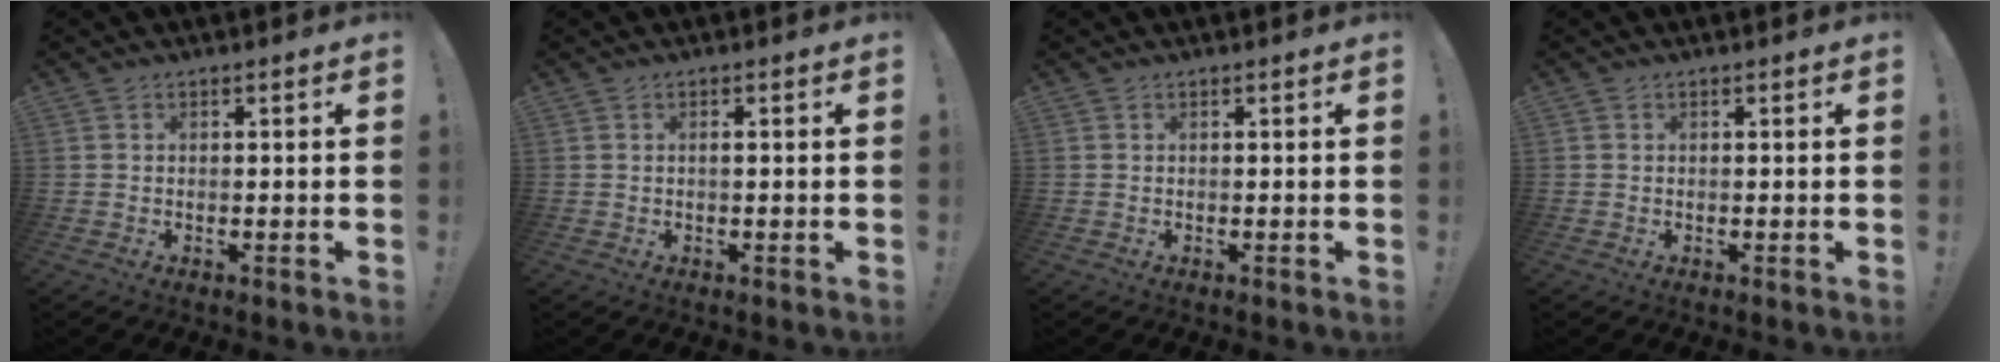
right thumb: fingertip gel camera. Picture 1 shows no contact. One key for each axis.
{"total": 0.8, "fx": -0.2, "fy": 0.0, "fz": 0.8, "tx": -0.012, "ty": -0.002, "tz": -0.004}
{"total": 0.0}
{"total": 0.0}